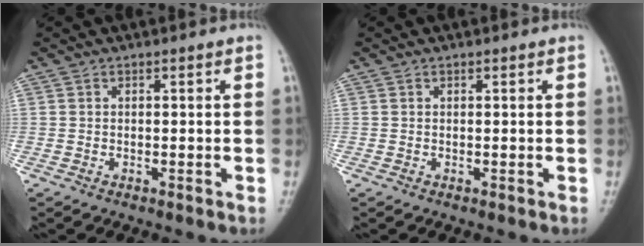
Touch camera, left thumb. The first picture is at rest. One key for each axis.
{"total": 0.0}